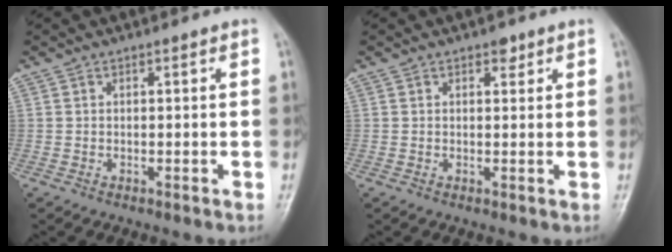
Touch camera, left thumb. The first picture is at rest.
{"total": 1.7, "force": [1.1, 1.0, 0.8], "torque": [0.000, -0.004, 0.011]}